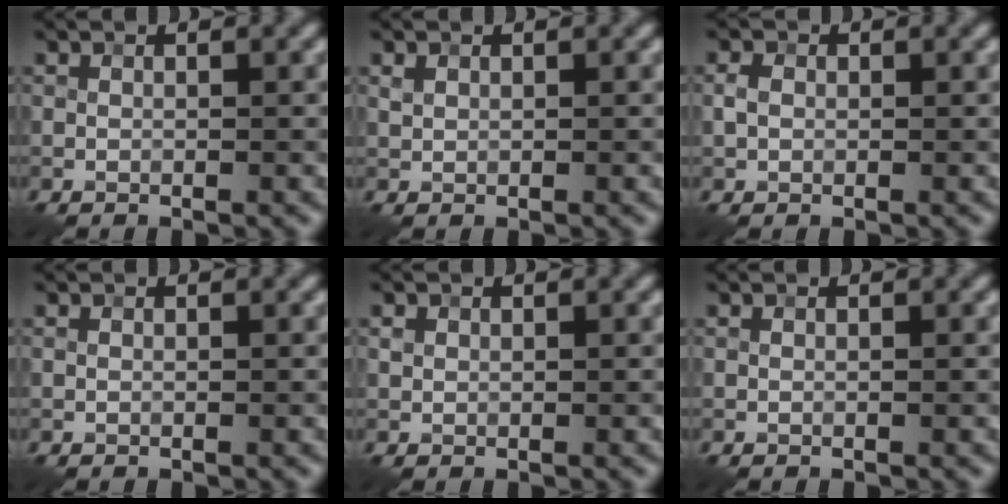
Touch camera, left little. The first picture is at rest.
{"total": 0.6, "force": [0.4, 0.5, 0.2], "torque": [-0.005, 0.000, 0.009]}
{"total": 1.3, "force": [0.1, 1.0, 0.7], "torque": [-0.013, 0.004, -0.002]}
{"total": 0.0}
{"total": 0.6, "force": [0.2, 0.6, 0.1], "torque": [0.002, 0.000, 0.004]}
{"total": 0.0}